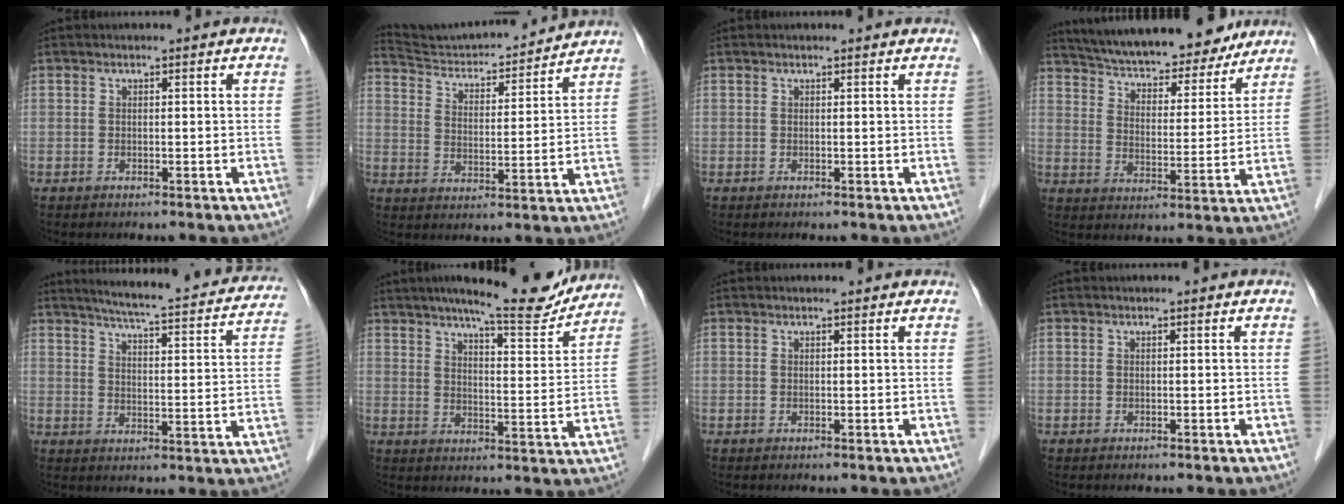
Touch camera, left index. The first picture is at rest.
{"total": 15.9, "force": [15.3, 1.4, 3.9], "torque": [-0.067, 0.005, 0.234]}
{"total": 1.3, "force": [1.3, 0.1, 0.1], "torque": [-0.012, 0.006, 0.011]}
{"total": 21.8, "force": [19.5, 5.8, 7.9], "torque": [-0.130, 0.010, 0.276]}
{"total": 22.9, "force": [20.8, 2.3, 9.2], "torque": [-0.131, -0.032, 0.253]}
{"total": 13.8, "force": [12.2, 1.7, 6.1], "torque": [-0.084, -0.012, 0.164]}
{"total": 1.0, "force": [1.0, 0.1, 0.1], "torque": [-0.010, 0.005, 0.009]}
{"total": 0.0}